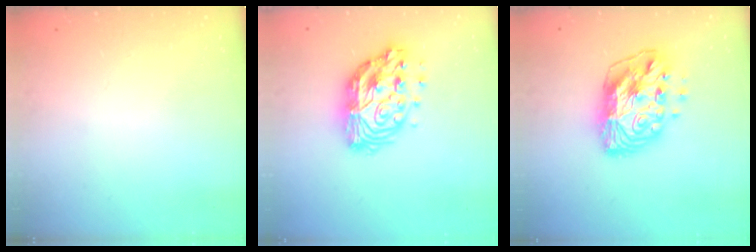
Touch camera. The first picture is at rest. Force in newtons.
{"total": 15.1, "press": 15.0, "slide": 1.1}
{"total": 13.1, "press": 13.0, "slide": 1.6}